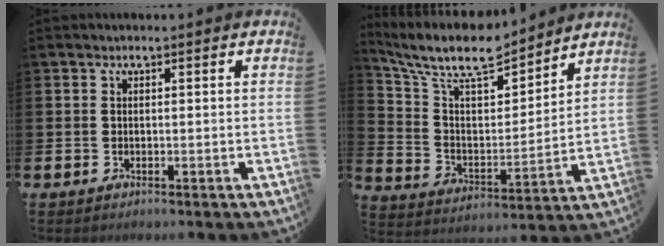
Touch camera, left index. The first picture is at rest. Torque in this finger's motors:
{"motor_torque": [0.59, -1.55, 0.31, 0.18]}